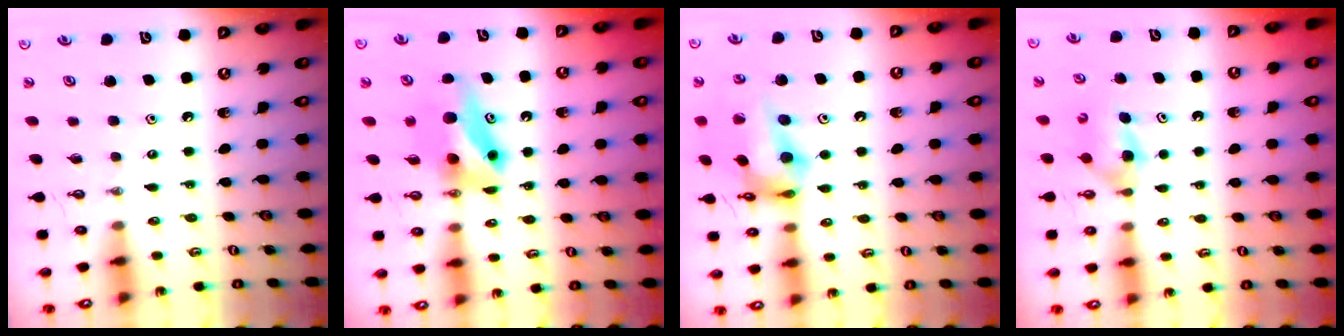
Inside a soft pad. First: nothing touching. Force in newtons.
{"total": 7.1, "press": 6.6, "slide": 2.5}
{"total": 16.0, "press": 15.9, "slide": 1.3}
{"total": 4.5, "press": 4.4, "slide": 1.1}